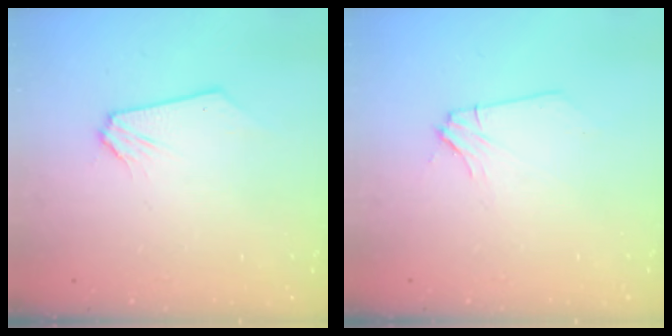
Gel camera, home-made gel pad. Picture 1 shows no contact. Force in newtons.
{"total": 2.9, "press": 2.9, "slide": 0.5}